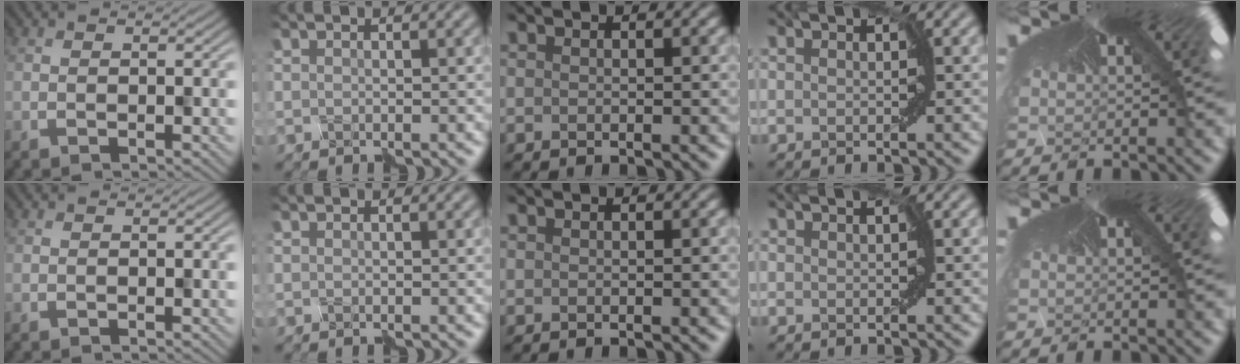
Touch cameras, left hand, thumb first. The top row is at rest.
{}